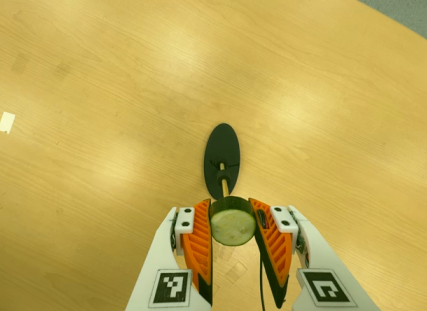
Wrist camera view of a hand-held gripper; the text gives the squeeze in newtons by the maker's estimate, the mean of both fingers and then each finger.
{"total": 11.6, "left": 11.4, "right": 11.7}